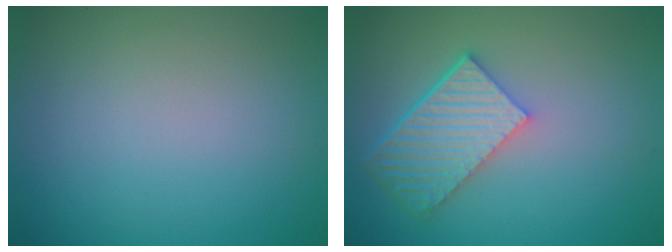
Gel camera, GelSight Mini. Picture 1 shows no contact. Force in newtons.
{"total": 5.7, "press": 4.3, "slide": 3.7}